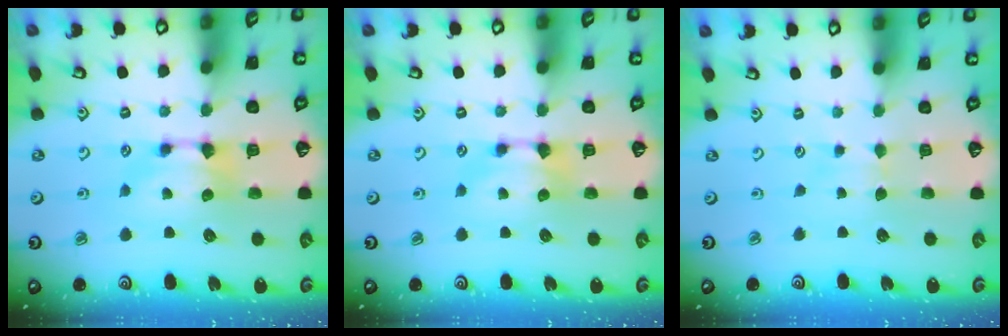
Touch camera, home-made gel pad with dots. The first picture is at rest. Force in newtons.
{"total": 0.0}
{"total": 2.6, "press": 2.5, "slide": 0.2}